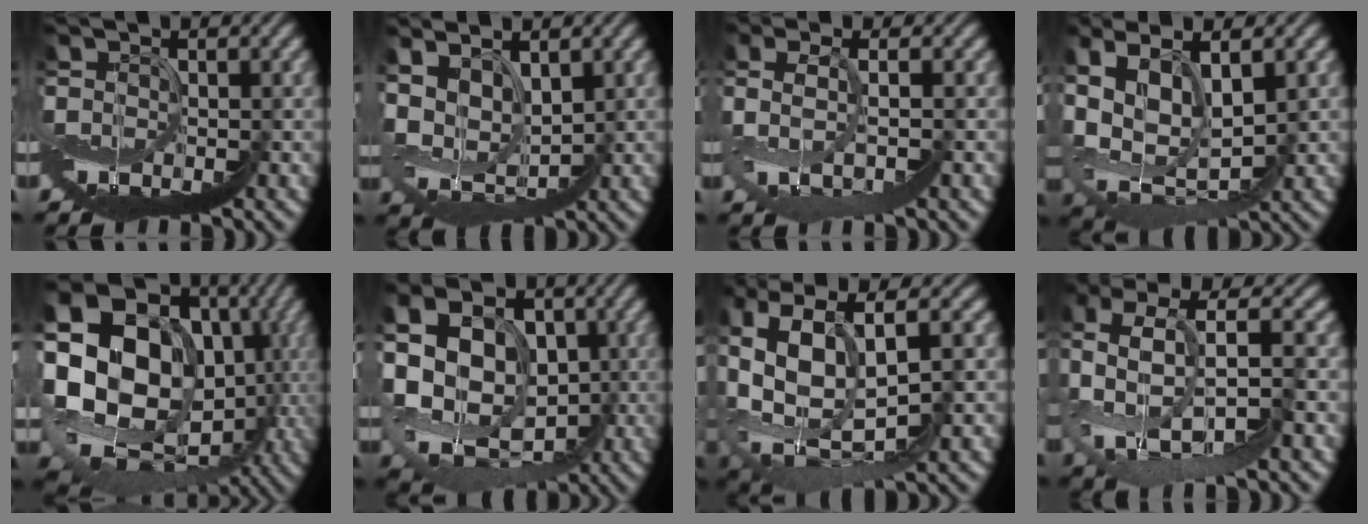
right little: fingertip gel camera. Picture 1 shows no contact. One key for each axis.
{"total": 4.6, "fx": 4.5, "fy": 0.7, "fz": 1.0, "tx": -0.050, "ty": 0.008, "tz": 0.076}
{"total": 3.0, "fx": 2.3, "fy": -1.7, "fz": 0.9, "tx": -0.054, "ty": 0.012, "tz": 0.032}
{"total": 7.7, "fx": 4.8, "fy": 2.8, "fz": 5.3, "tx": -0.142, "ty": 0.006, "tz": 0.086}
{"total": 17.5, "fx": 4.6, "fy": 14.6, "fz": 8.5, "tx": -0.196, "ty": -0.001, "tz": 0.081}
{"total": 9.6, "fx": 2.2, "fy": 7.7, "fz": 5.3, "tx": -0.133, "ty": -0.005, "tz": 0.038}
{"total": 10.0, "fx": 3.5, "fy": 5.1, "fz": 7.9, "tx": -0.197, "ty": -0.012, "tz": 0.089}
{"total": 5.7, "fx": 1.8, "fy": 2.2, "fz": 4.9, "tx": -0.152, "ty": 0.014, "tz": 0.030}